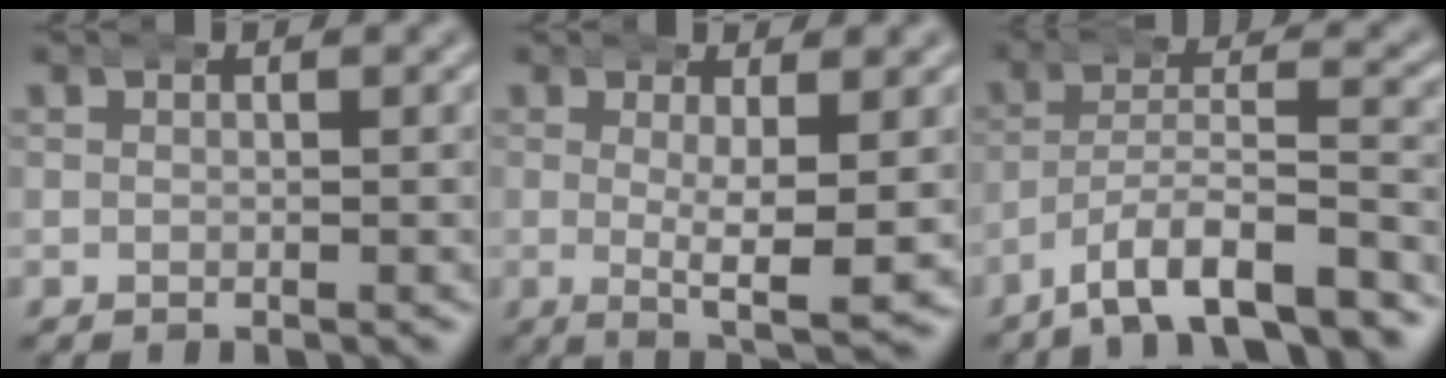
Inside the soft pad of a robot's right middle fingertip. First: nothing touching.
{"total": 6.0, "force": [-0.4, 1.5, 5.7], "torque": [-0.087, -0.019, 0.002]}
{"total": 6.8, "force": [-5.4, 1.8, 3.8], "torque": [-0.060, -0.001, -0.084]}